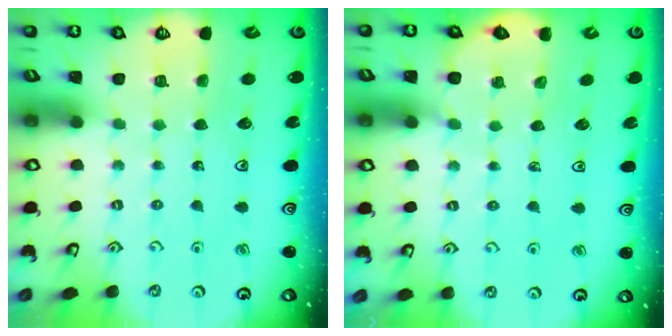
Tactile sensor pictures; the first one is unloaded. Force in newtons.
{"total": 3.4, "press": 3.3, "slide": 0.6}